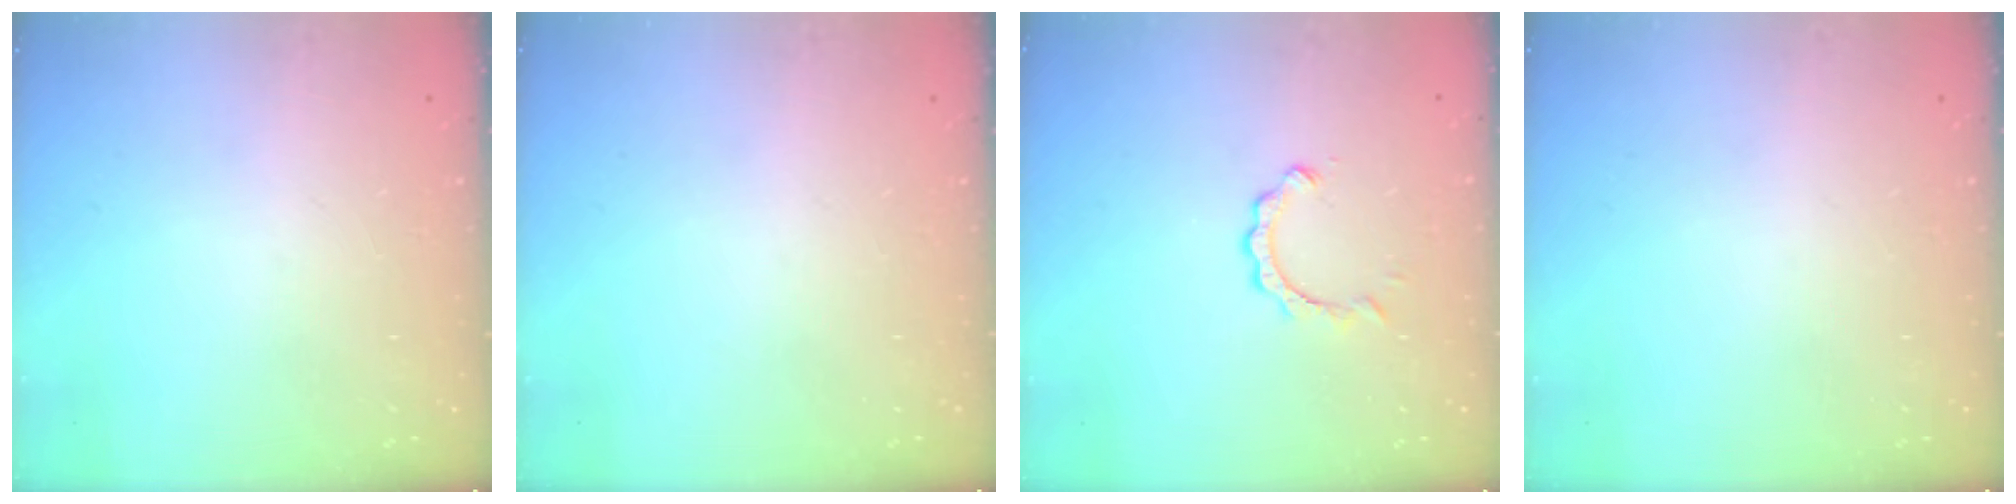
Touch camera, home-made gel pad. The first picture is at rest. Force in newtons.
{"total": 0.0}
{"total": 2.8, "press": 2.8, "slide": 0.4}
{"total": 0.0}